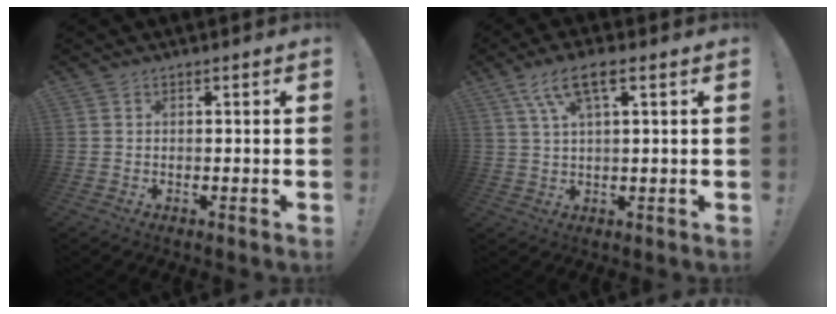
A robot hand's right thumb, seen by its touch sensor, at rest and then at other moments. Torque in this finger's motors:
{"motor_torque": [0.96, 1.03, 0.35, 0.16, 0.10]}